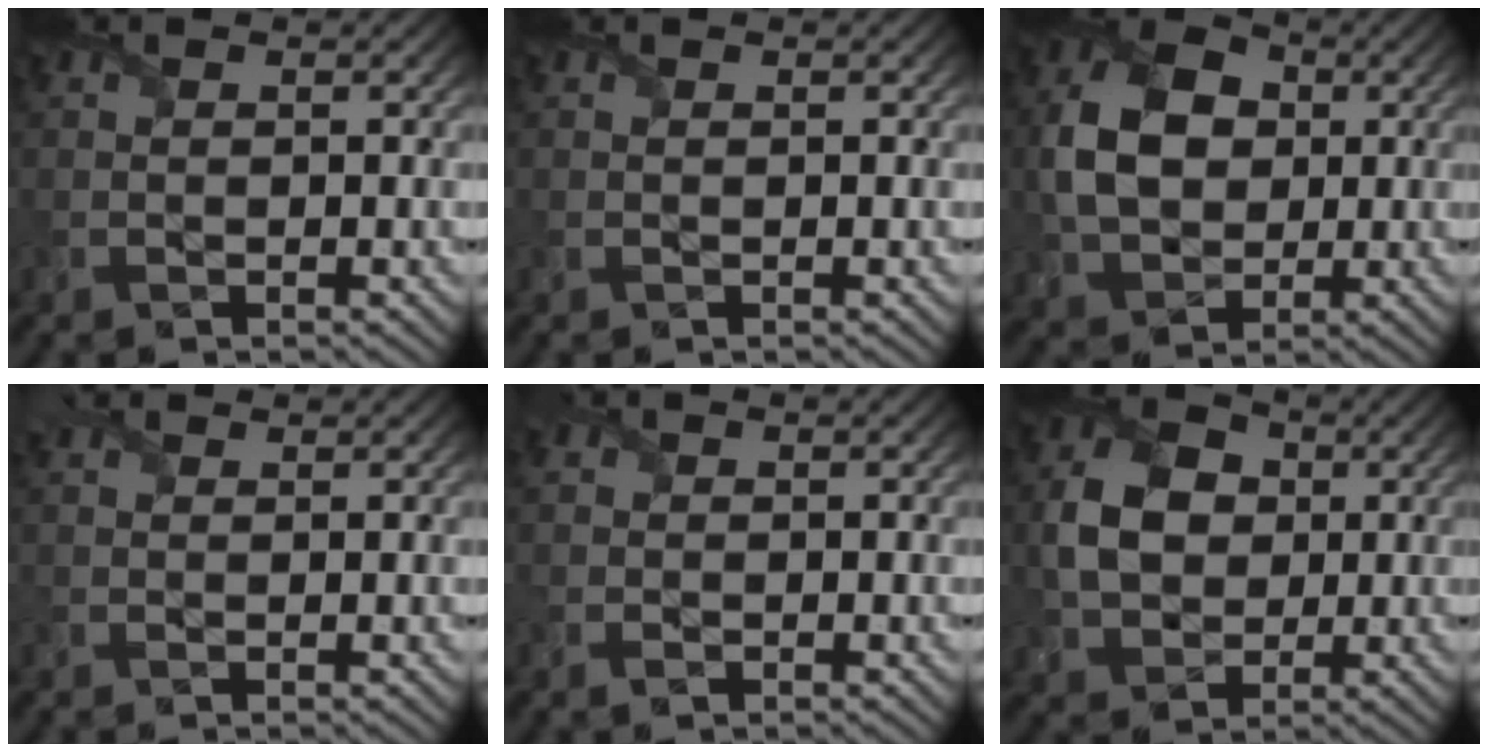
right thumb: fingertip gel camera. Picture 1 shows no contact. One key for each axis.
{"total": 0.0}
{"total": 9.6, "fx": 0.9, "fy": 7.2, "fz": 6.2, "tx": -0.147, "ty": 0.008, "tz": 0.014}
{"total": 1.3, "fx": 1.1, "fy": 0.7, "fz": 0.4, "tx": -0.015, "ty": 0.006, "tz": 0.016}
{"total": 1.5, "fx": -0.2, "fy": 1.4, "fz": 0.5, "tx": -0.018, "ty": -0.002, "tz": -0.010}
{"total": 7.8, "fx": 0.7, "fy": 6.1, "fz": 4.7, "tx": -0.111, "ty": 0.010, "tz": 0.007}